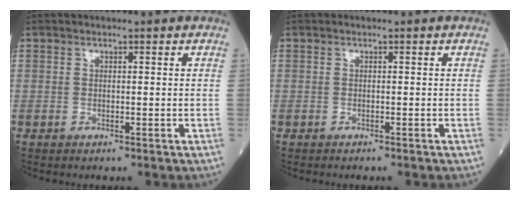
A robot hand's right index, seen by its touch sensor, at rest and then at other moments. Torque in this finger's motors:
{"motor_torque": [-0.07, -0.13, 0.02, -0.01]}